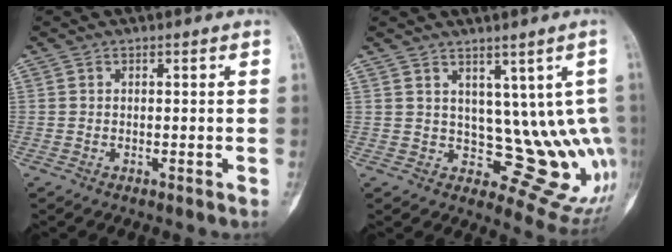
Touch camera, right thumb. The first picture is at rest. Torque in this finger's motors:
{"motor_torque": [-0.27, 0.29, -0.05, 0.04, -0.07]}